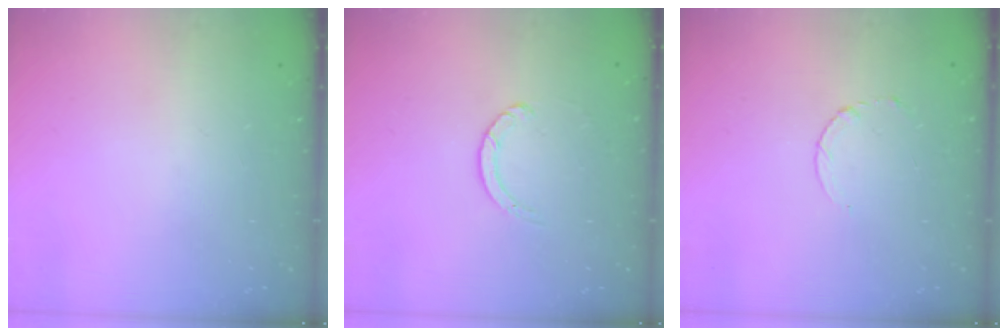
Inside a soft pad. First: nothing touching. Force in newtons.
{"total": 1.3, "press": 1.2, "slide": 0.2}
{"total": 2.5, "press": 2.5, "slide": 0.3}